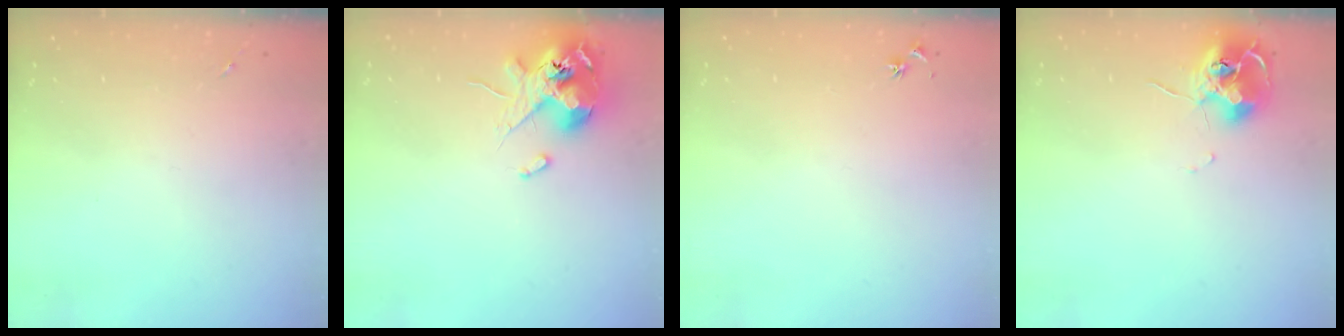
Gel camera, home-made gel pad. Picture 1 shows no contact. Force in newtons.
{"total": 12.4, "press": 12.2, "slide": 2.2}
{"total": 3.0, "press": 2.9, "slide": 0.4}
{"total": 10.4, "press": 10.4, "slide": 0.9}